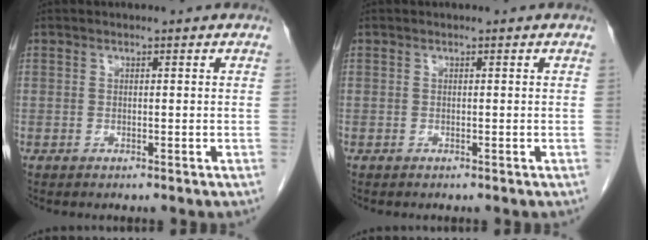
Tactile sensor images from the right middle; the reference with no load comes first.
{"total": 0.0}